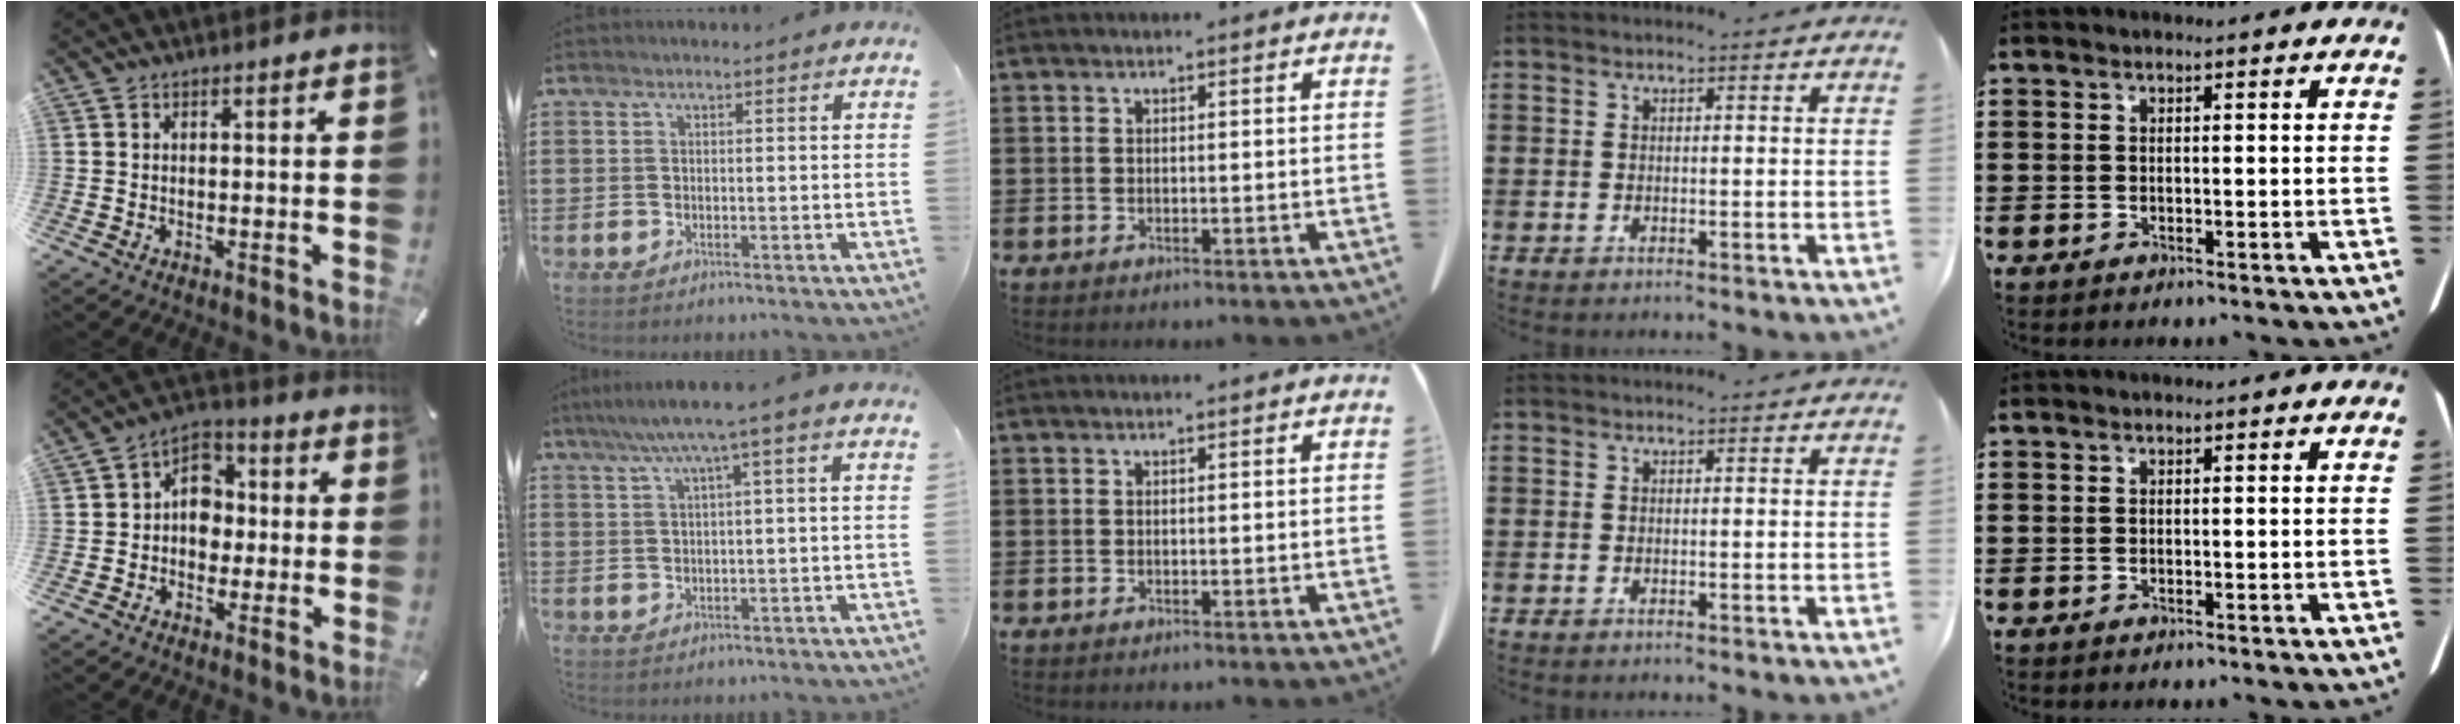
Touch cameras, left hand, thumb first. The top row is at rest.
{"thumb": {"total": 8.0, "force": [-0.6, 6.8, 4.1], "torque": [-0.062, 0.016, -0.013]}, "index": {"total": 4.2, "force": [1.5, -0.3, 3.9], "torque": [-0.079, 0.000, 0.020]}}